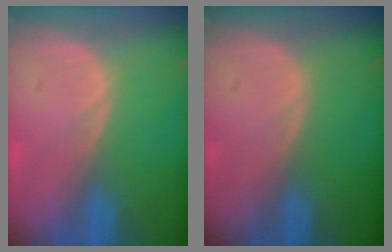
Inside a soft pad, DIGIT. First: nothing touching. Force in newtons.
{"total": 0.0}